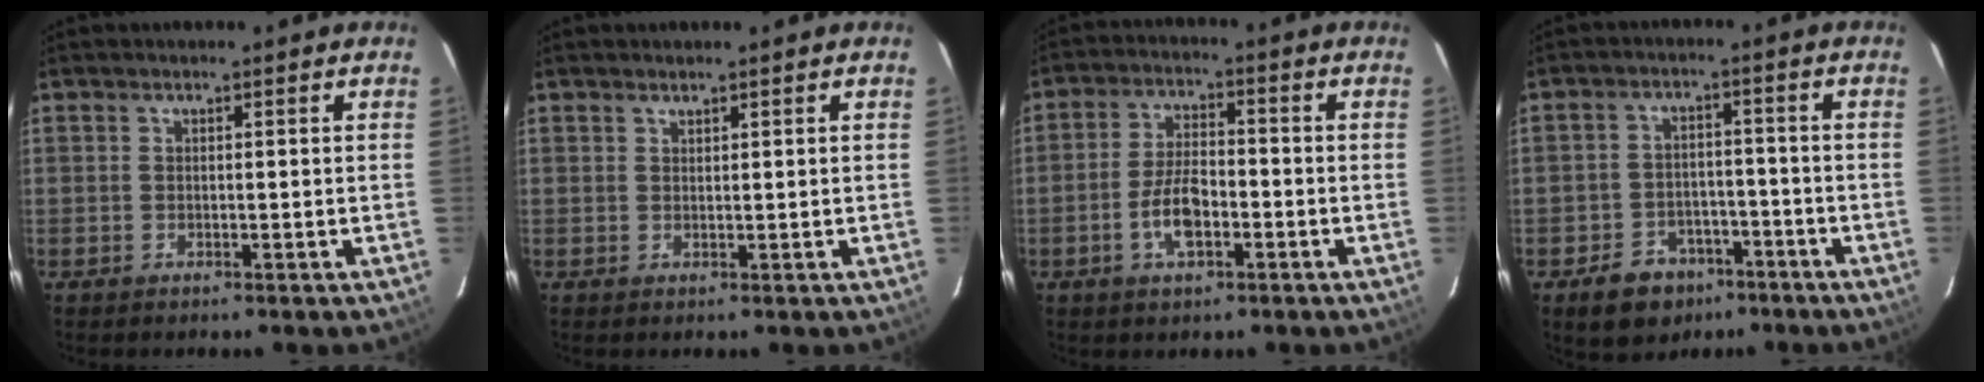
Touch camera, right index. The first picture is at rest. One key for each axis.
{"total": 0.8, "fx": 0.7, "fy": 0.2, "fz": 0.1, "tx": -0.002, "ty": 0.001, "tz": 0.015}
{"total": 7.2, "fx": -2.8, "fy": 3.1, "fz": 5.9, "tx": -0.120, "ty": 0.005, "tz": -0.049}
{"total": 9.3, "fx": -5.9, "fy": 6.5, "fz": 3.1, "tx": -0.080, "ty": 0.020, "tz": -0.071}